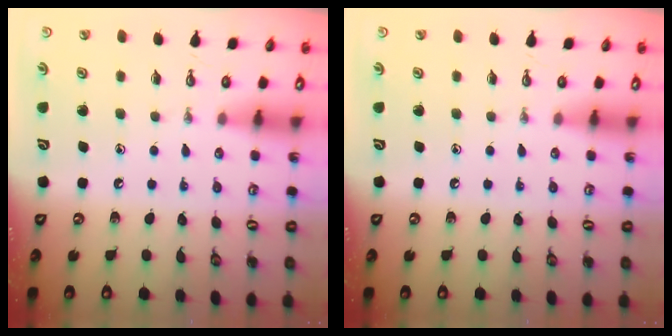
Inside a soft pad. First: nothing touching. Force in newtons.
{"total": 0.0}